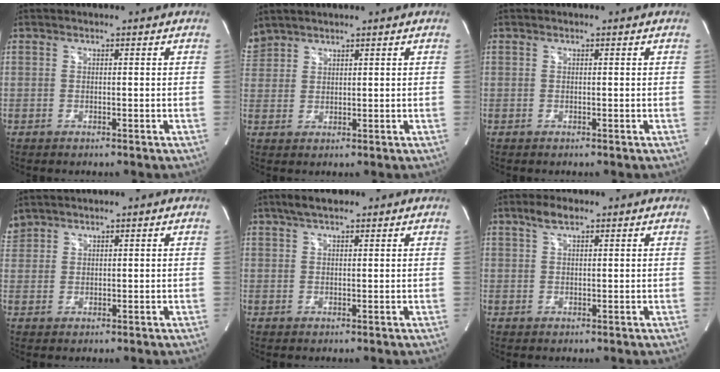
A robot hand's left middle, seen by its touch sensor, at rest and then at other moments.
{"total": 3.7, "force": [3.5, 1.2, 0.3], "torque": [-0.018, 0.020, 0.079]}
{"total": 0.0}
{"total": 2.7, "force": [2.5, 1.0, 0.1], "torque": [-0.009, 0.018, 0.055]}
{"total": 4.2, "force": [3.0, 1.3, 2.6], "torque": [-0.054, 0.019, 0.052]}
{"total": 2.7, "force": [1.8, 1.1, 1.7], "torque": [-0.034, 0.009, 0.036]}